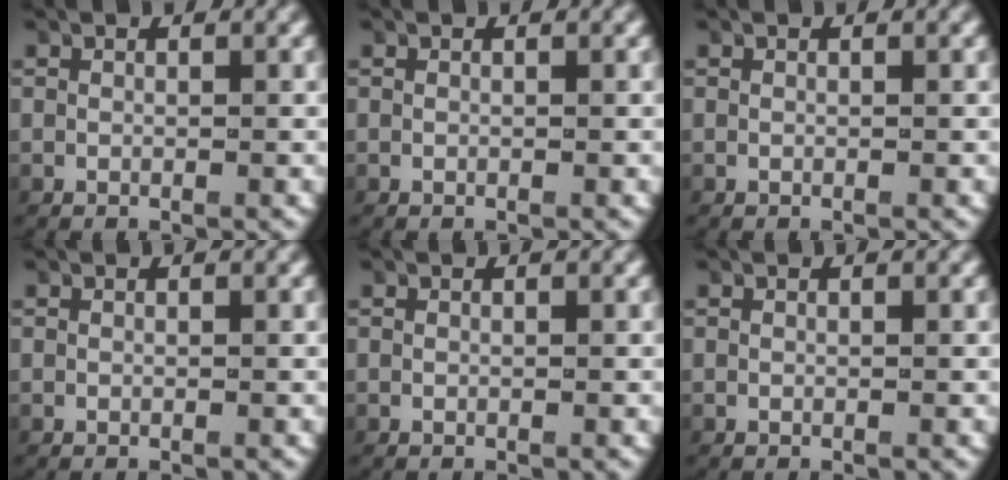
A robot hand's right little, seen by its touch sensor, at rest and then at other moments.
{"total": 0.0}
{"total": 0.0}
{"total": 0.0}
{"total": 0.0}
{"total": 0.0}